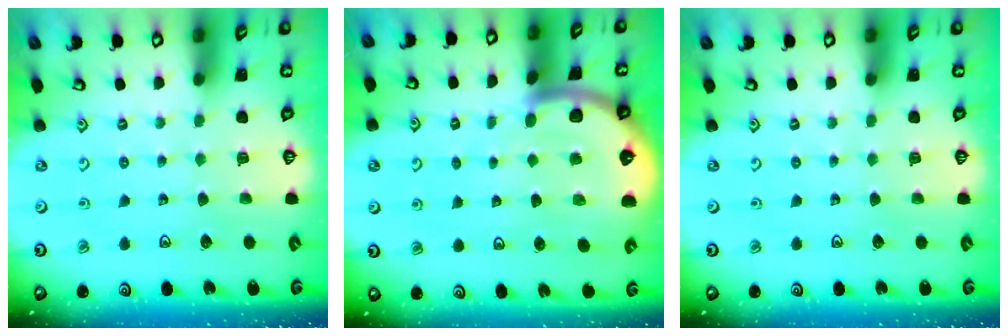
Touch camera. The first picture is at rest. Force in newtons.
{"total": 5.4, "press": 5.4, "slide": 0.9}
{"total": 0.0}